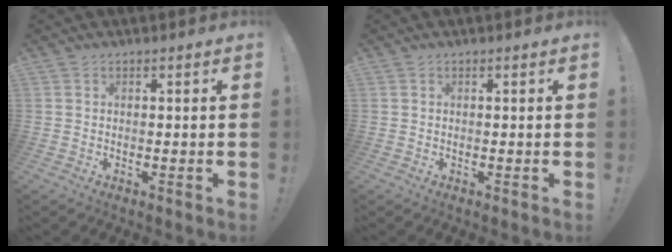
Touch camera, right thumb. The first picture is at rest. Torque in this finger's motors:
{"motor_torque": [0.00, 0.00, -0.06, 0.10, 0.03]}